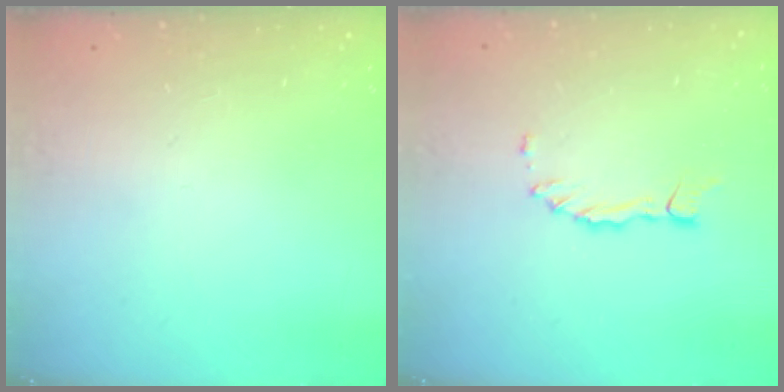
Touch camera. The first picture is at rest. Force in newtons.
{"total": 1.5, "press": 1.5, "slide": 0.4}